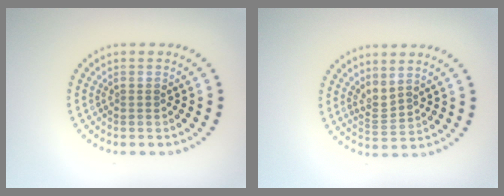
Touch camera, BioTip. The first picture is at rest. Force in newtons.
{"total": 1.9, "press": 1.3, "slide": 1.4}